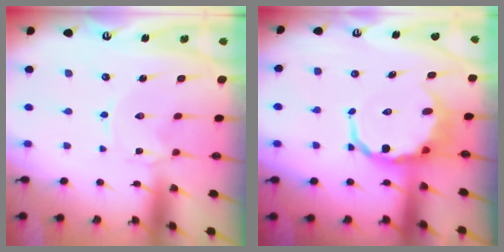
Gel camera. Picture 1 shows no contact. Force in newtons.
{"total": 8.3, "press": 7.9, "slide": 2.5}